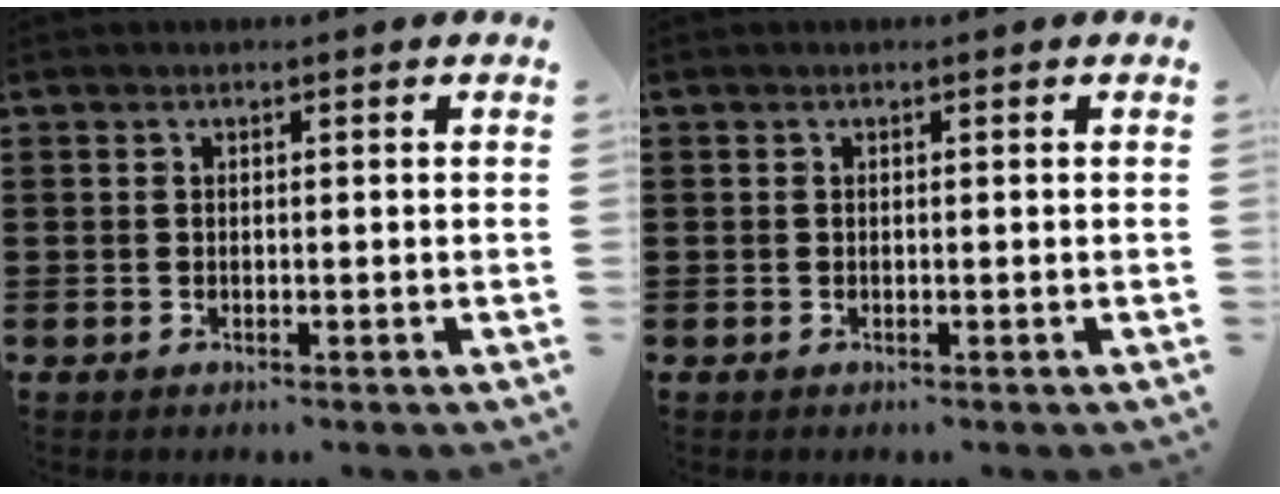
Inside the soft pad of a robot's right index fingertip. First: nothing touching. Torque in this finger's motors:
{"motor_torque": [0.56, 1.58, 0.00, 0.00]}